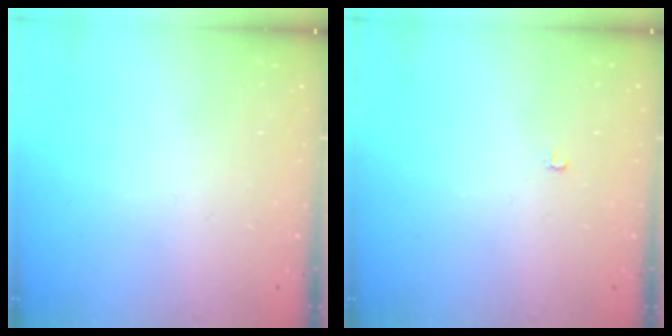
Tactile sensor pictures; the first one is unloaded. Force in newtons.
{"total": 2.1, "press": 2.1, "slide": 0.2}